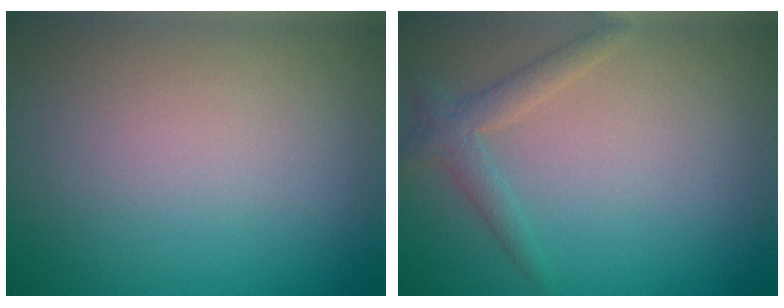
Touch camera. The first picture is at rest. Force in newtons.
{"total": 2.0, "press": 2.0, "slide": 0.1}